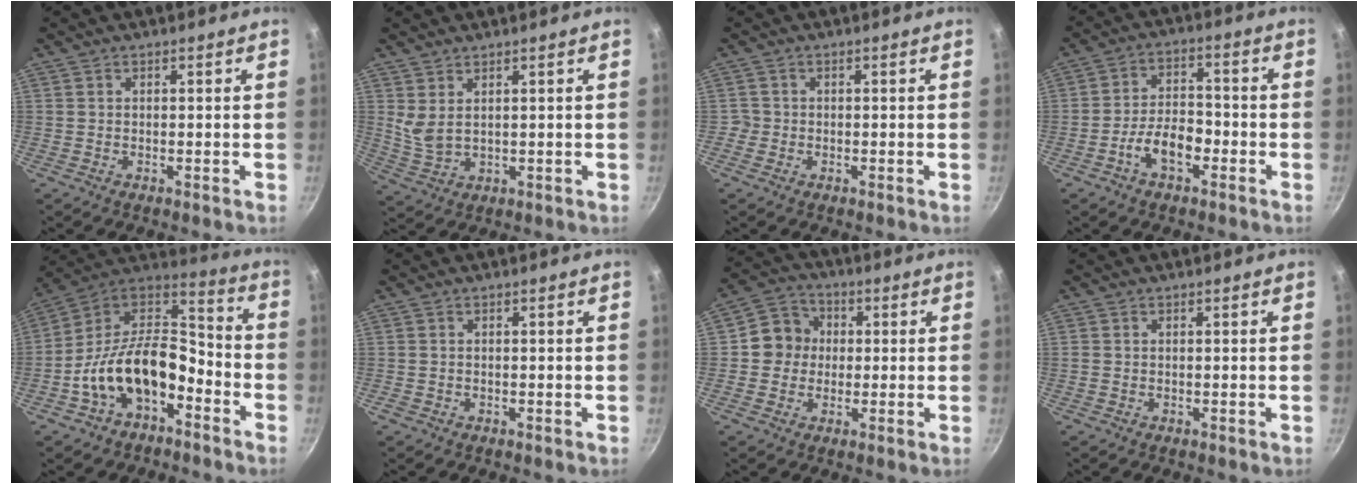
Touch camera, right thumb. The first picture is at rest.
{"total": 4.0, "force": [1.9, 2.0, 2.9], "torque": [-0.054, -0.023, 0.047]}
{"total": 1.5, "force": [-0.6, 1.3, 0.1], "torque": [0.005, 0.008, -0.012]}
{"total": 7.7, "force": [-3.4, 4.2, 5.5], "torque": [-0.081, 0.040, -0.062]}
{"total": 18.6, "force": [-7.1, 11.2, 13.1], "torque": [-0.203, 0.077, -0.138]}
{"total": 0.5, "force": [-0.3, 0.4, 0.1], "torque": [-0.002, 0.003, -0.004]}
{"total": 7.8, "force": [0.2, 7.3, 2.8], "torque": [-0.010, 0.017, -0.016]}
{"total": 0.7, "force": [-0.1, 0.7, 0.3], "torque": [-0.005, 0.001, -0.003]}